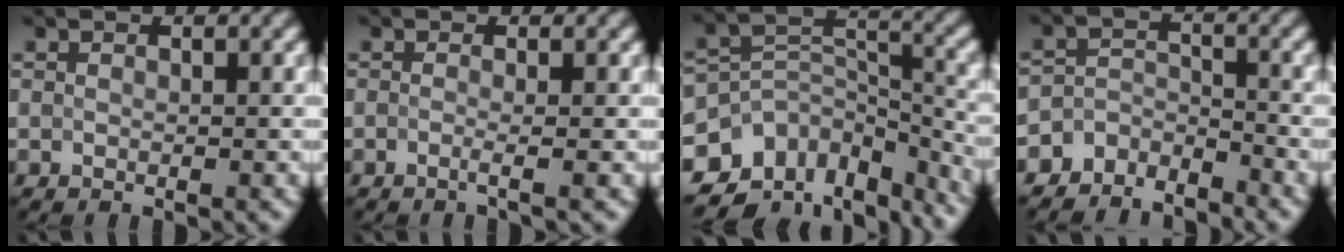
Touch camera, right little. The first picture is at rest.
{"total": 1.3, "force": [-0.3, 0.5, 1.2], "torque": [-0.014, -0.009, -0.014]}
{"total": 12.7, "force": [-9.1, 8.0, 4.0], "torque": [-0.080, 0.005, -0.102]}
{"total": 4.0, "force": [-3.6, 1.7, 0.4], "torque": [0.004, 0.000, -0.072]}